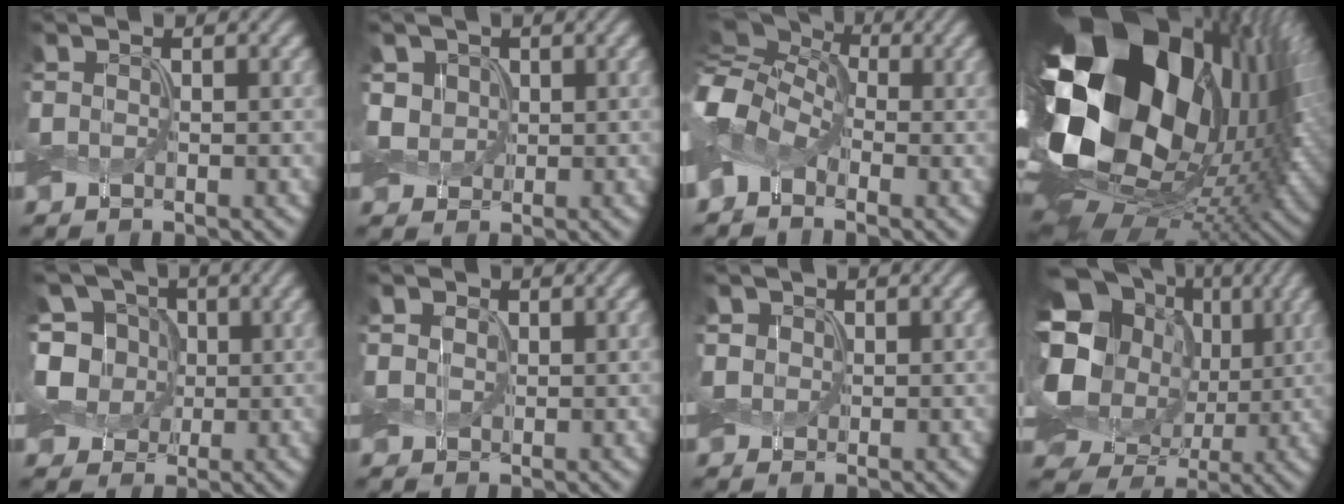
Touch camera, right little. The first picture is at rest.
{"total": 2.5, "force": [0.2, 2.3, 1.0], "torque": [-0.026, 0.003, -0.003]}
{"total": 9.3, "force": [-1.3, 6.9, 6.1], "torque": [-0.118, 0.016, -0.050]}
{"total": 21.8, "force": [2.5, 14.6, 16.0], "torque": [-0.317, -0.039, 0.059]}
{"total": 6.3, "force": [-0.1, 5.5, 3.1], "torque": [-0.071, 0.020, -0.029]}
{"total": 1.5, "force": [0.3, 1.3, 0.7], "torque": [-0.020, 0.001, 0.003]}
{"total": 1.3, "force": [0.4, 1.2, 0.3], "torque": [-0.013, 0.001, 0.003]}
{"total": 18.3, "force": [1.9, 15.7, 9.1], "torque": [-0.214, 0.023, 0.022]}